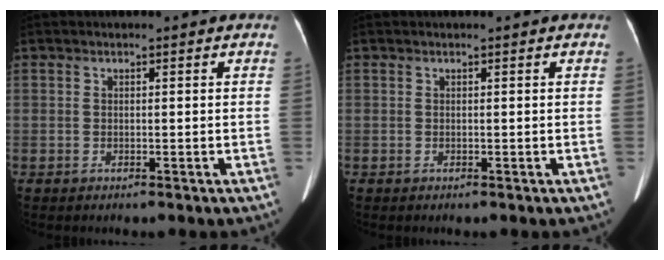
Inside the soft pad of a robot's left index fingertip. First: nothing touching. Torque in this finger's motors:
{"motor_torque": [0.02, 0.02, 0.00, 0.00]}